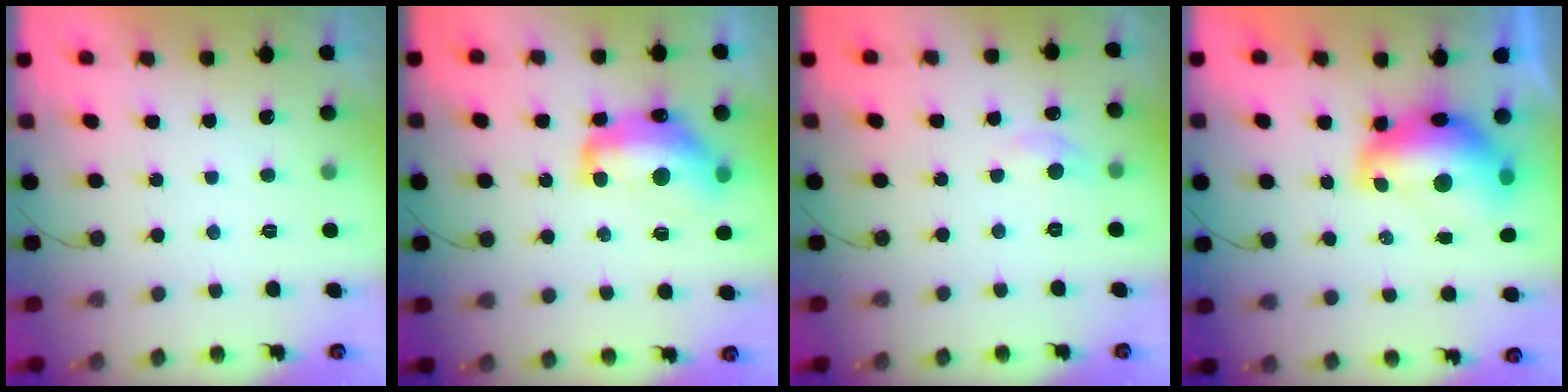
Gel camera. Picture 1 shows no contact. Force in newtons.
{"total": 15.0, "press": 14.9, "slide": 1.1}
{"total": 6.3, "press": 6.3, "slide": 0.9}
{"total": 12.0, "press": 11.9, "slide": 1.0}